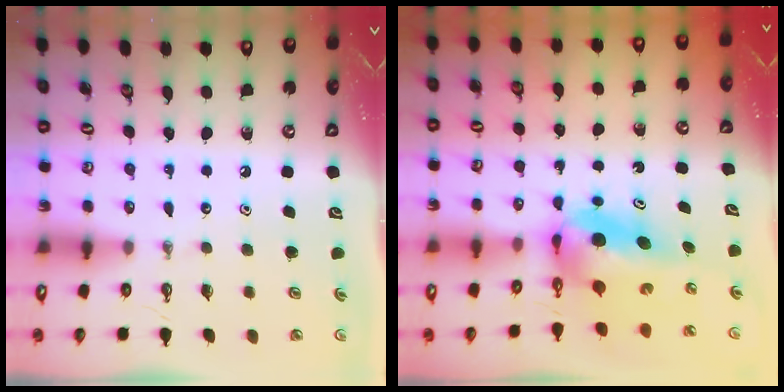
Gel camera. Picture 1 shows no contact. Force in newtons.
{"total": 6.1, "press": 6.0, "slide": 1.0}